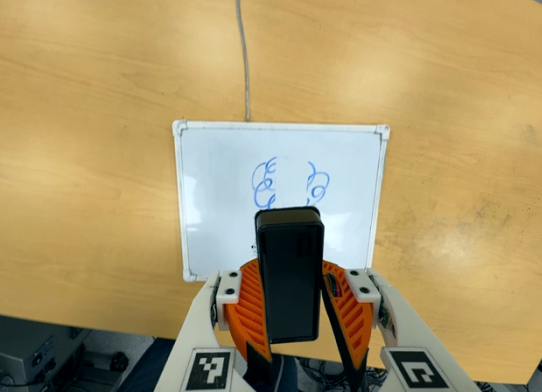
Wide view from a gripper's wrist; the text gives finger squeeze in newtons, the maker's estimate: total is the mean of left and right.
{"total": 7.1, "left": 8.1, "right": 6.0}